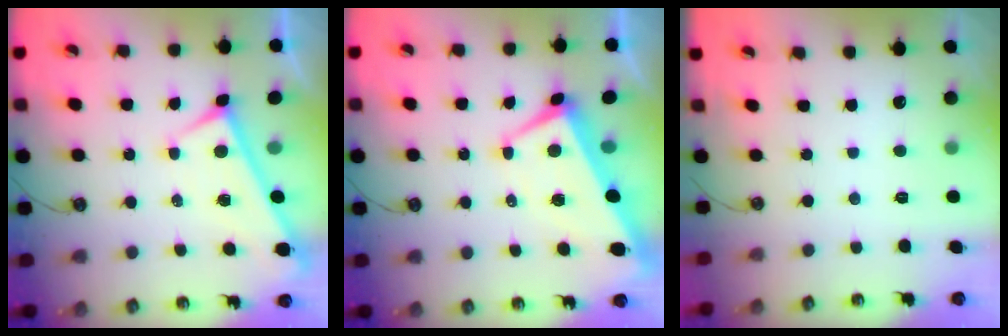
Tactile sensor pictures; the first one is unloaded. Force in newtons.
{"total": 2.2, "press": 1.9, "slide": 1.1}
{"total": 0.0}